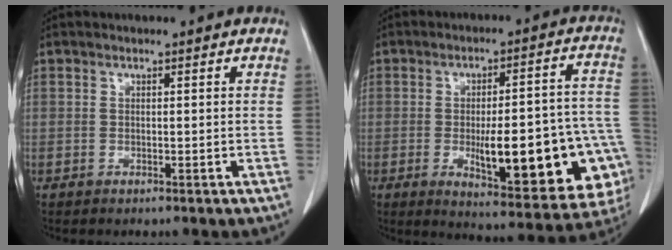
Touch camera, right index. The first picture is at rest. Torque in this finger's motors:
{"motor_torque": [1.79, -0.35, 0.61, 0.14]}